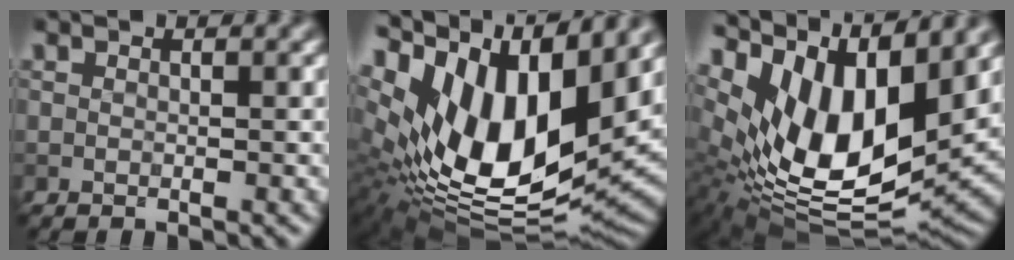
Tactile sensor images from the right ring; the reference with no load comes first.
{"total": 16.3, "force": [5.4, 8.2, 13.0], "torque": [-0.267, 0.004, 0.093]}
{"total": 14.5, "force": [4.9, 7.2, 11.6], "torque": [-0.227, -0.006, 0.087]}